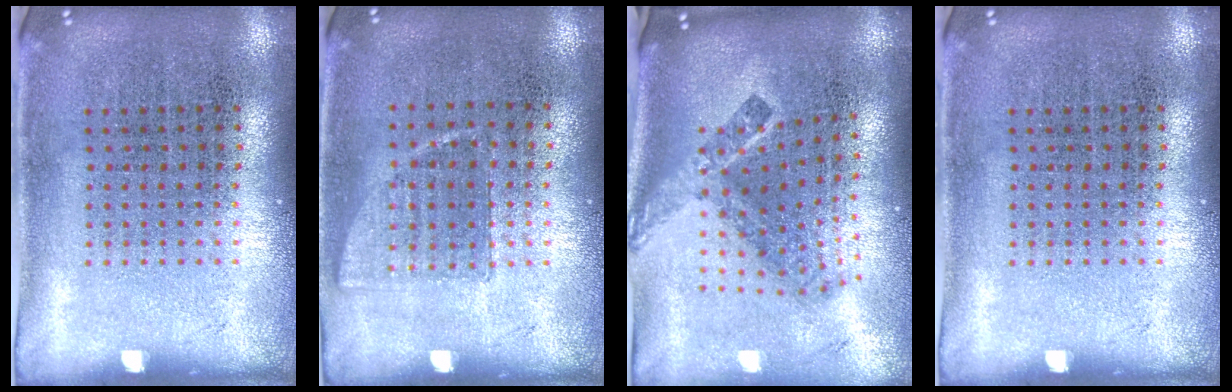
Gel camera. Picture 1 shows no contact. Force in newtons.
{"total": 0.7, "press": 0.6, "slide": 0.3}
{"total": 2.4, "press": 1.6, "slide": 1.9}
{"total": 0.0}